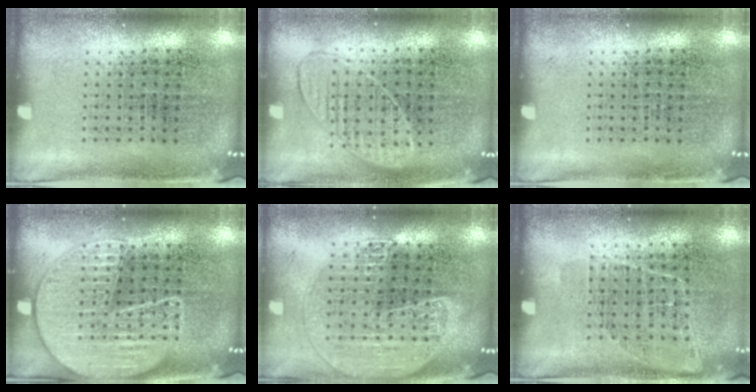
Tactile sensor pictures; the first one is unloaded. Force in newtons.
{"total": 1.0, "press": 0.9, "slide": 0.4}
{"total": 0.0}
{"total": 1.6, "press": 1.6, "slide": 0.1}
{"total": 1.8, "press": 1.7, "slide": 0.7}
{"total": 1.0, "press": 0.8, "slide": 0.6}